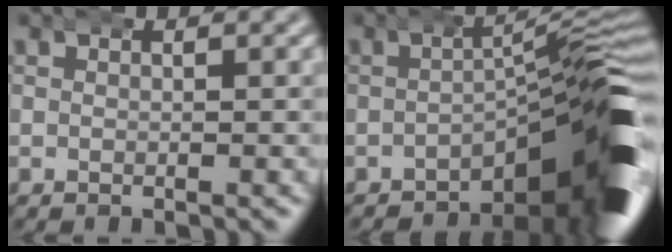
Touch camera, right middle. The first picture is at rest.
{"total": 14.2, "force": [-5.2, 4.9, 12.3], "torque": [-0.126, 0.005, -0.074]}